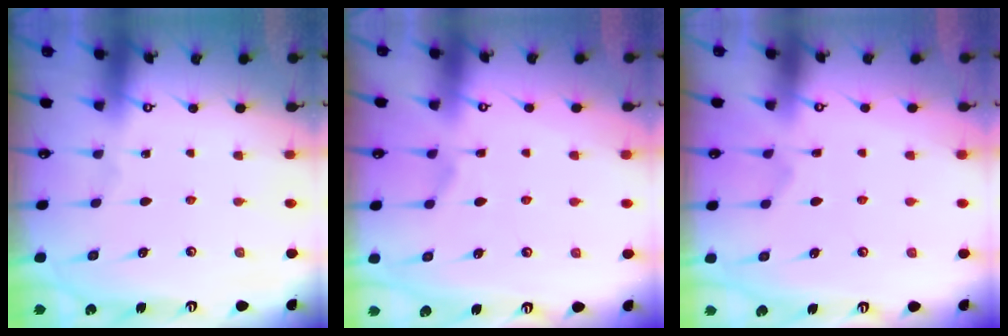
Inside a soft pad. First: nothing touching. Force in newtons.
{"total": 1.8, "press": 1.3, "slide": 1.3}
{"total": 2.9, "press": 2.6, "slide": 1.3}